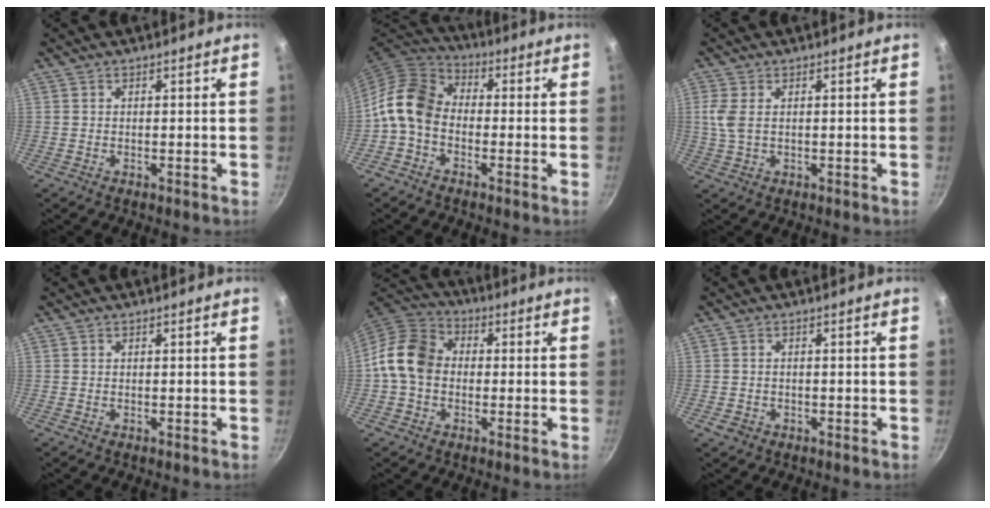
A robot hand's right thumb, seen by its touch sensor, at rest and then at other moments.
{"total": 9.7, "force": [-2.1, 7.1, 6.2], "torque": [-0.102, 0.037, -0.065]}
{"total": 4.1, "force": [0.7, 2.4, 3.3], "torque": [-0.076, 0.000, 0.016]}
{"total": 0.0}
{"total": 11.1, "force": [-0.4, 8.7, 6.8], "torque": [-0.094, 0.026, -0.029]}
{"total": 1.9, "force": [-0.8, 1.5, 0.8], "torque": [-0.014, 0.005, -0.009]}